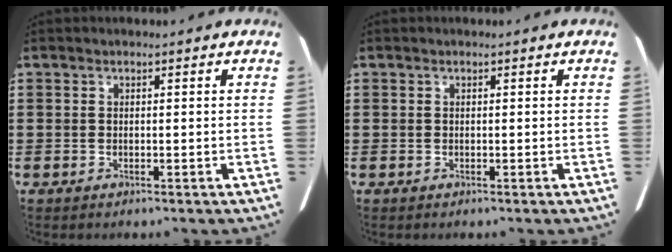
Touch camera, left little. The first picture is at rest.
{"total": 0.0}